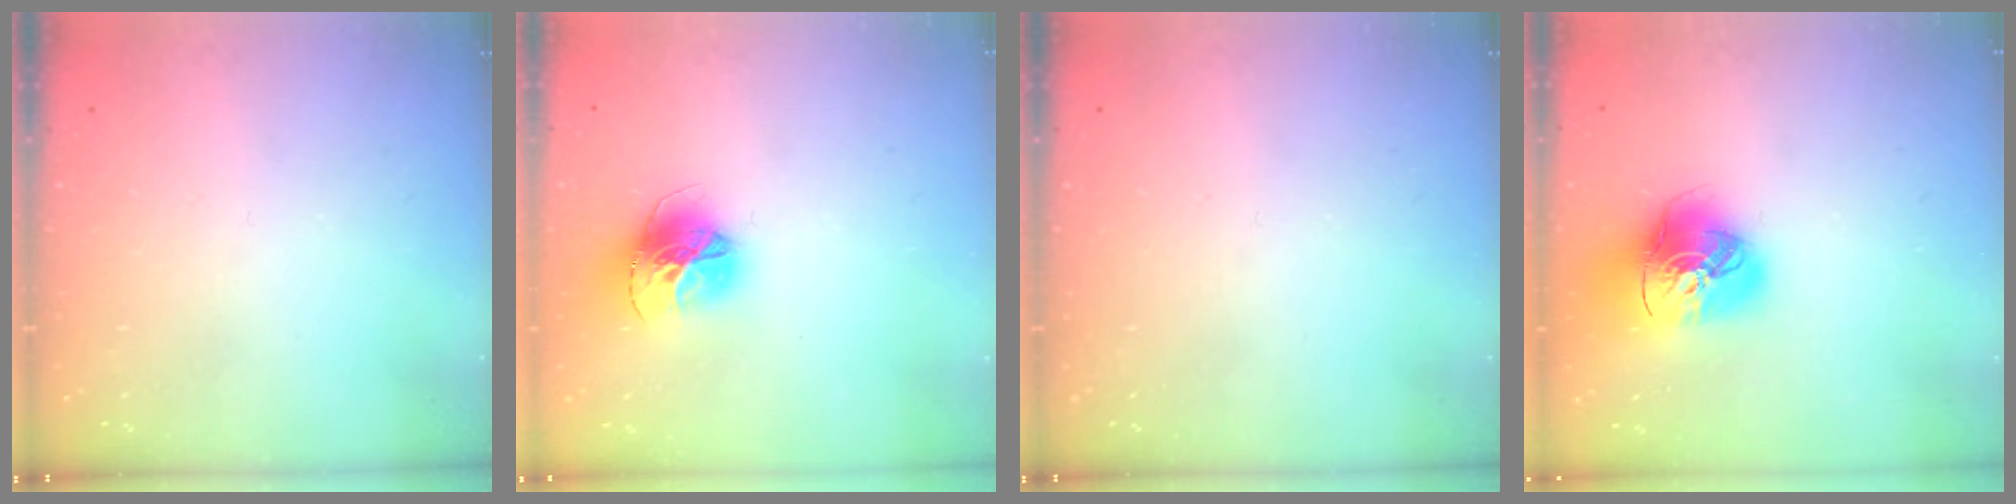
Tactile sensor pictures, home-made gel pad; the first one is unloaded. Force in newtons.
{"total": 15.1, "press": 15.0, "slide": 1.5}
{"total": 0.0}
{"total": 16.2, "press": 16.1, "slide": 1.7}